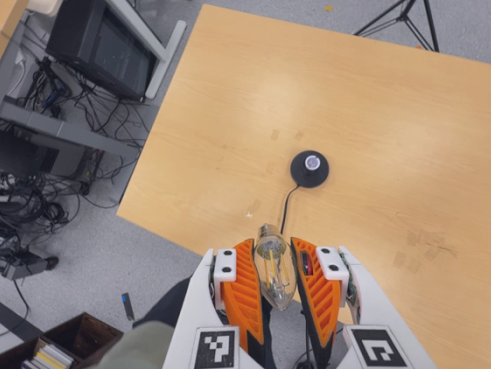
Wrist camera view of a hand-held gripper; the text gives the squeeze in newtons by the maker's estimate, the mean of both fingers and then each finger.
{"total": 21.7, "left": 24.5, "right": 18.8}